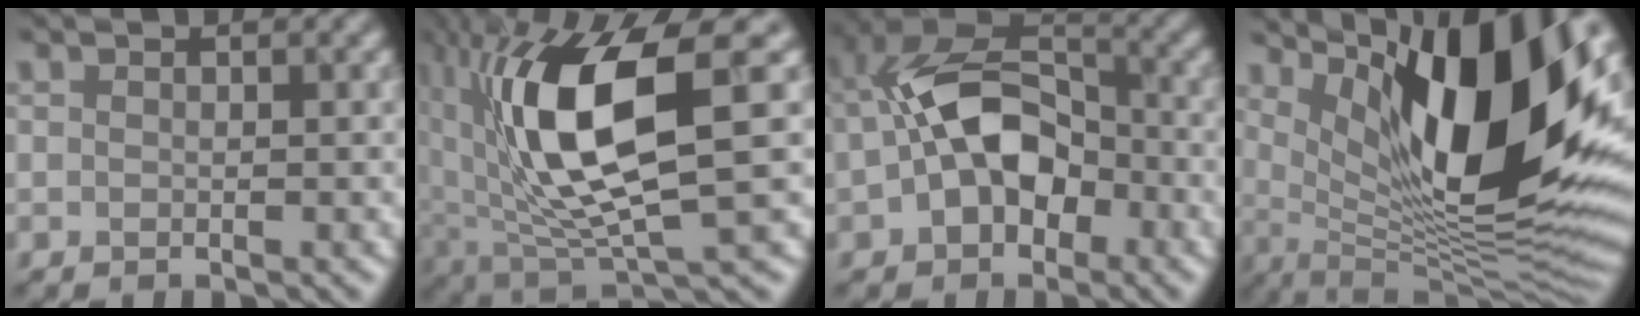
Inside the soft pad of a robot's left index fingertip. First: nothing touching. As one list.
[{"total": 12.1, "force": [1.9, 4.7, 11.0], "torque": [-0.225, -0.017, 0.048]}, {"total": 8.4, "force": [-1.6, 5.4, 6.2], "torque": [-0.121, 0.012, -0.033]}, {"total": 16.0, "force": [5.3, 5.0, 14.2], "torque": [-0.212, -0.011, 0.098]}]